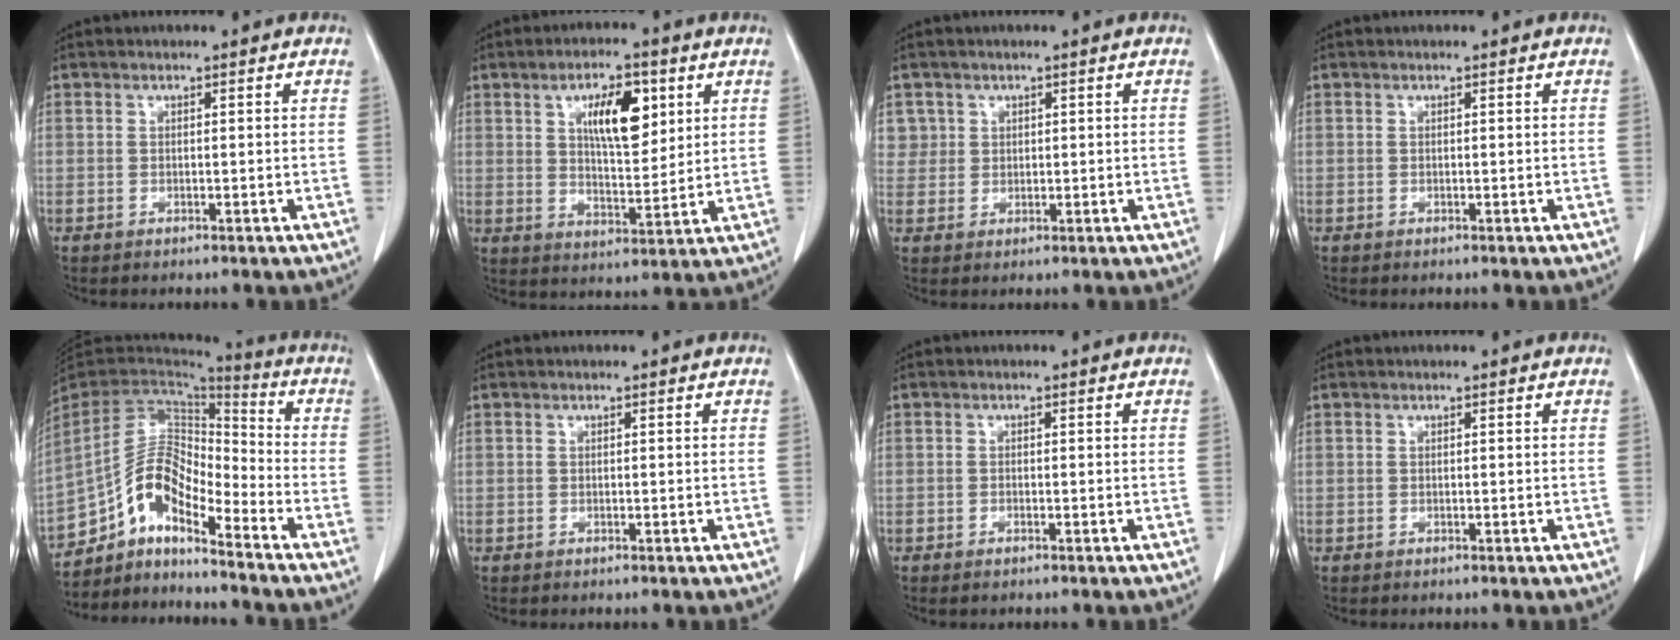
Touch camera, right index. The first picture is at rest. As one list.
[{"total": 9.6, "force": [3.7, 3.4, 8.2], "torque": [-0.136, 0.004, 0.066]}, {"total": 2.9, "force": [1.3, 2.6, -0.4], "torque": [0.026, 0.004, 0.021]}, {"total": 0.0}, {"total": 11.2, "force": [-8.3, 4.1, 6.4], "torque": [-0.124, 0.044, -0.153]}, {"total": 0.0}, {"total": 0.8, "force": [-0.6, 0.2, 0.5], "torque": [-0.014, -0.002, -0.008]}, {"total": 0.0}]